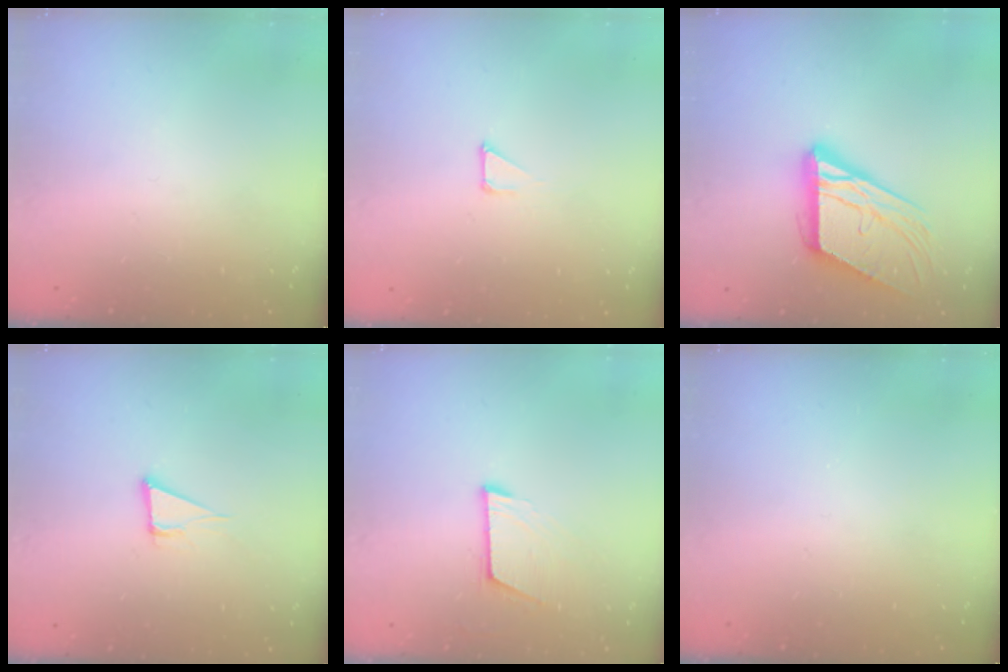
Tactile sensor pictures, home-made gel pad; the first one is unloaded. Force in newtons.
{"total": 1.2, "press": 1.2, "slide": 0.0}
{"total": 17.6, "press": 17.4, "slide": 2.6}
{"total": 3.8, "press": 1.9, "slide": 3.3}
{"total": 6.7, "press": 6.4, "slide": 2.0}
{"total": 0.0}